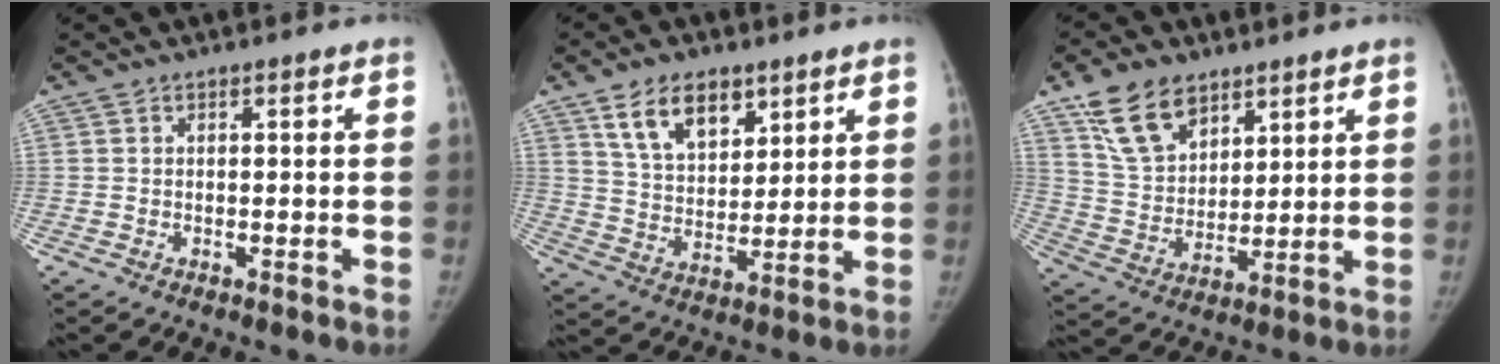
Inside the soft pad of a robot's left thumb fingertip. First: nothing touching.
{"total": 11.0, "force": [6.4, 6.4, 6.3], "torque": [-0.083, -0.036, 0.120]}
{"total": 12.5, "force": [7.9, 7.4, 6.2], "torque": [-0.092, -0.033, 0.156]}